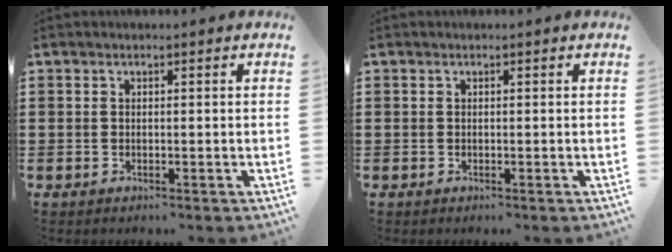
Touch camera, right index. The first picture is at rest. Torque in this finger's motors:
{"motor_torque": [0.00, 0.00, 0.00, 0.00]}